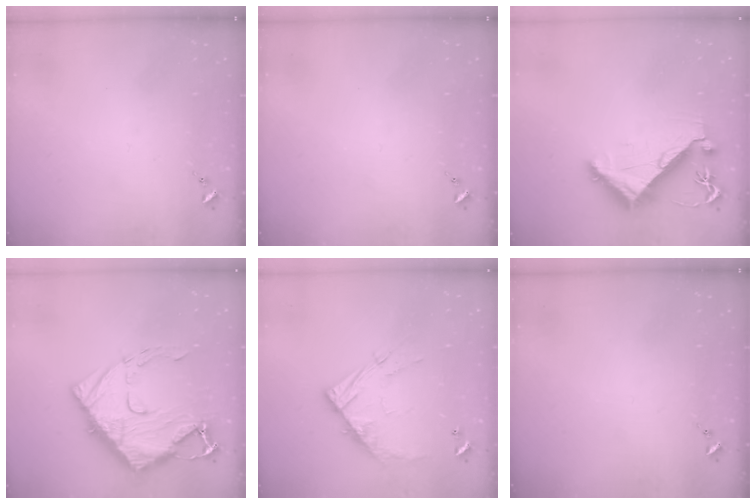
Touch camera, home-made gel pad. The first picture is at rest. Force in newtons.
{"total": 0.0}
{"total": 8.5, "press": 8.4, "slide": 1.4}
{"total": 18.3, "press": 18.2, "slide": 2.1}
{"total": 12.4, "press": 12.3, "slide": 1.2}
{"total": 0.0}